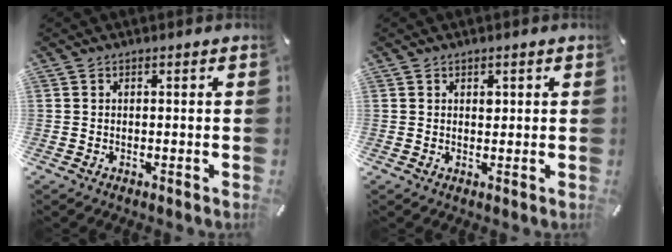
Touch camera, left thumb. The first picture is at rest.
{"total": 1.1, "force": [0.5, 0.8, 0.5], "torque": [0.005, -0.006, 0.006]}